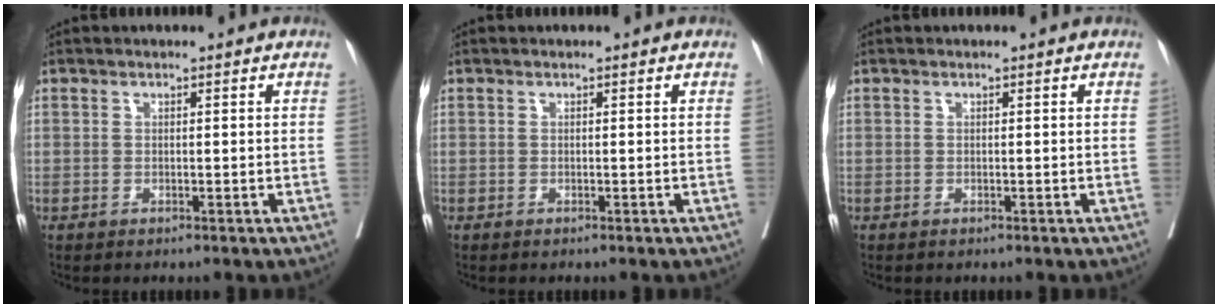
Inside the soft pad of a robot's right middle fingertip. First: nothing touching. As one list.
[{"total": 0.0}, {"total": 0.0}]